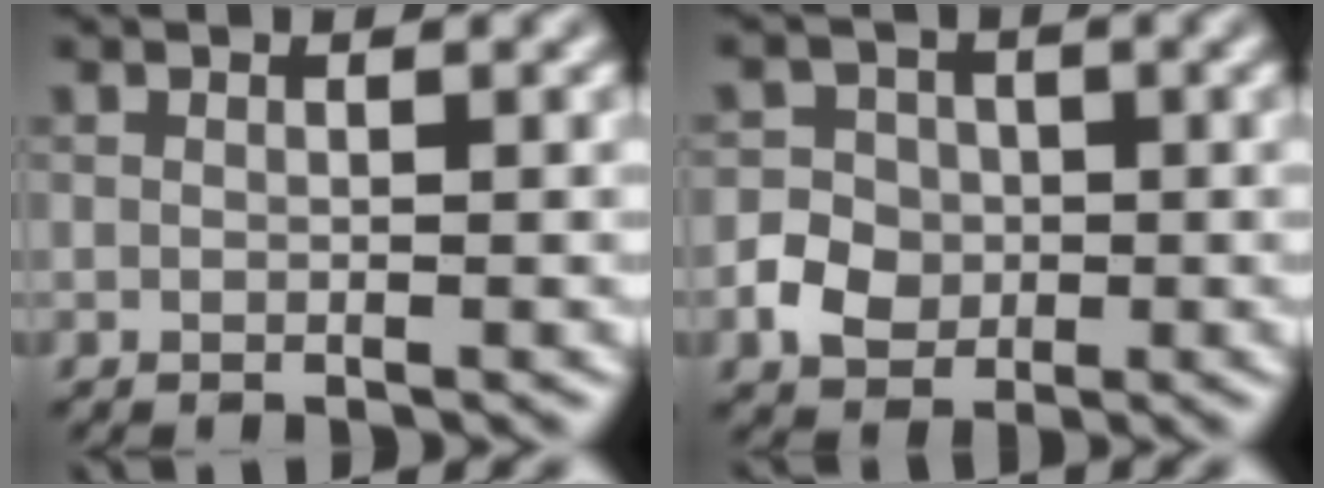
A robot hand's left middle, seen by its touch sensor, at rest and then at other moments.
{"total": 3.6, "force": [-0.9, 3.2, 1.4], "torque": [-0.010, 0.001, -0.028]}